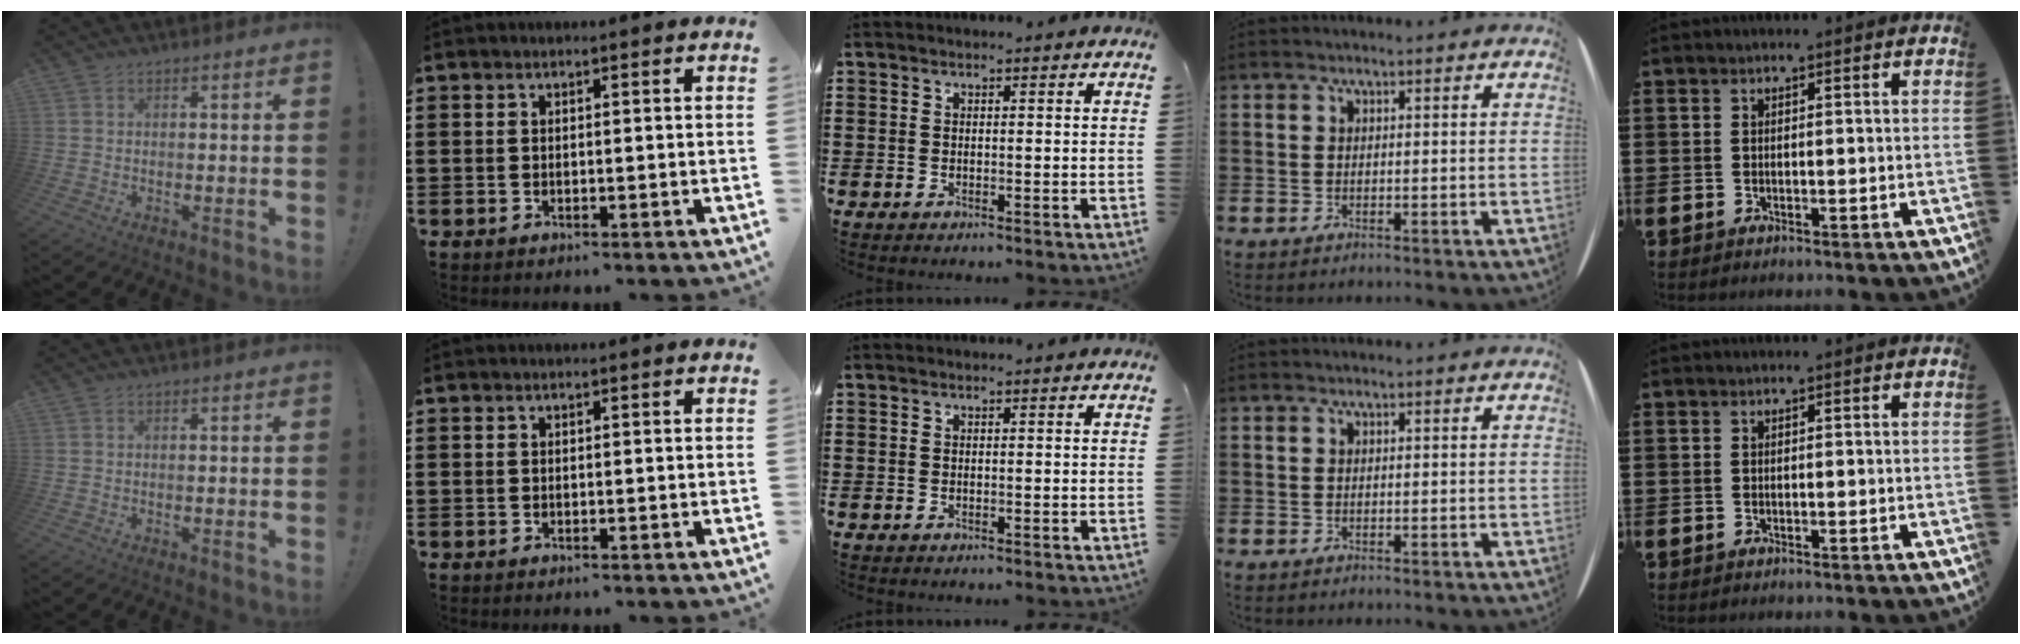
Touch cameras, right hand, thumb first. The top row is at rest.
{}